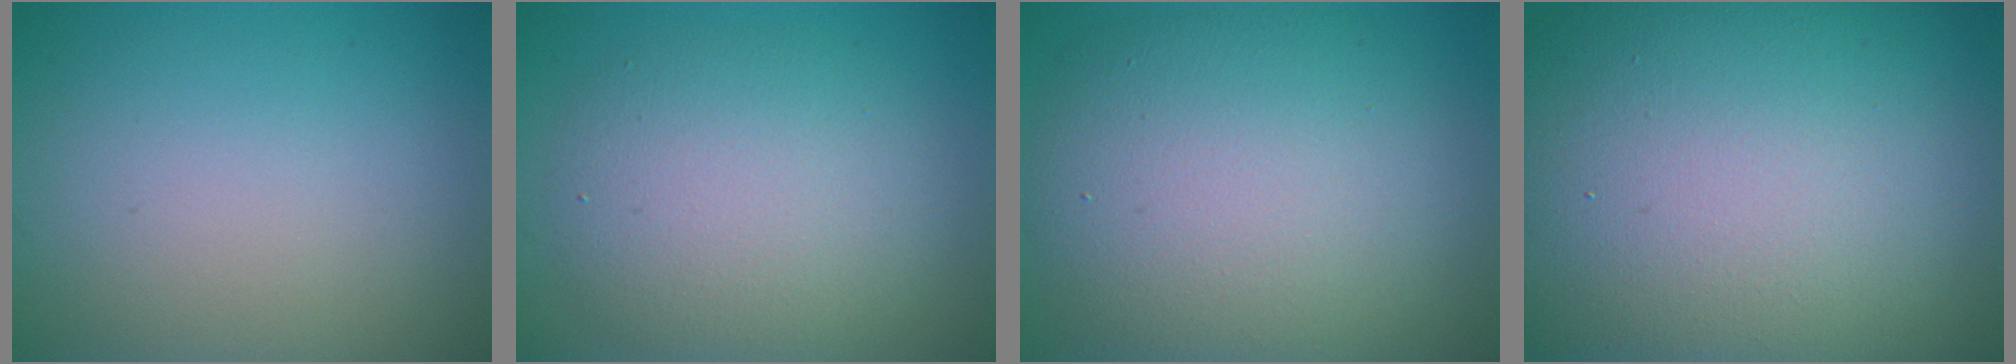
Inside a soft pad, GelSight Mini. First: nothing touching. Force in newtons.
{"total": 6.1, "press": 6.1, "slide": 0.2}
{"total": 11.1, "press": 11.1, "slide": 0.8}
{"total": 22.9, "press": 22.9, "slide": 1.8}